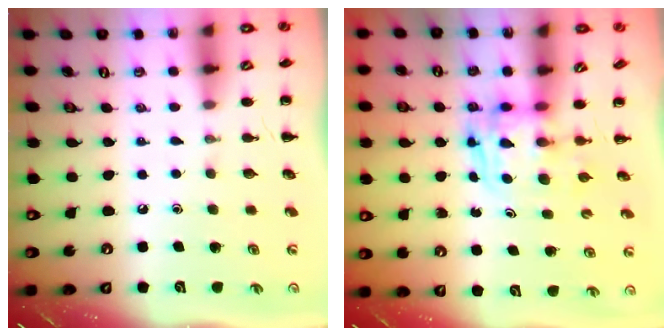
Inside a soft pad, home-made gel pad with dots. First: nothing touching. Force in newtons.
{"total": 2.6, "press": 2.6, "slide": 0.2}